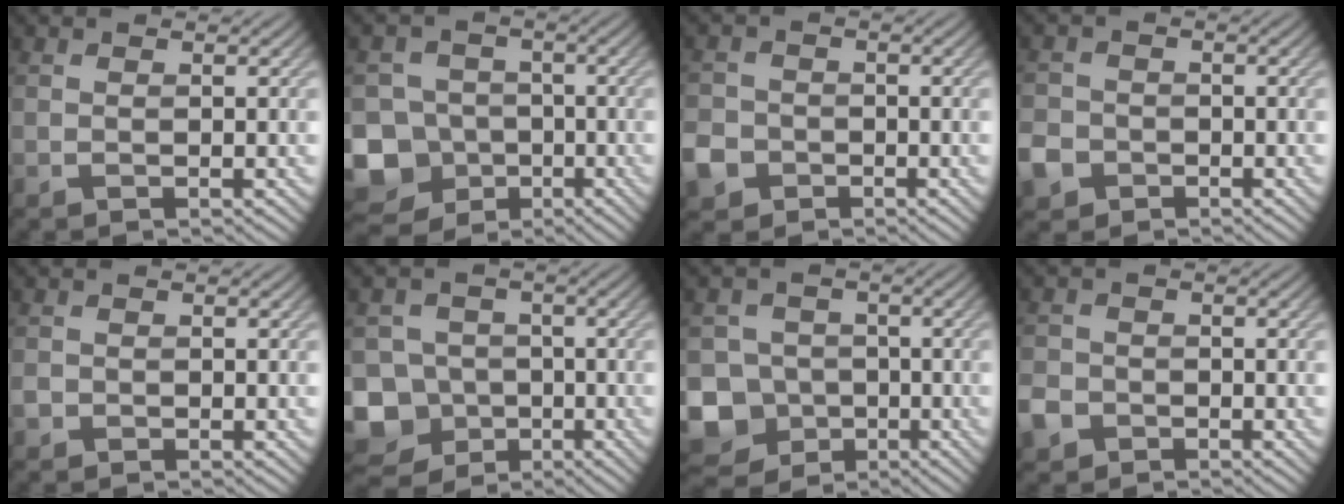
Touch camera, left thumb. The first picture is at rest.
{"total": 13.2, "force": [-5.9, 11.2, 3.7], "torque": [-0.125, -0.037, -0.120]}
{"total": 4.7, "force": [-2.3, 3.8, 1.6], "torque": [-0.047, -0.008, -0.057]}
{"total": 4.2, "force": [-2.1, 3.3, 1.3], "torque": [-0.039, -0.005, -0.052]}
{"total": 1.1, "force": [-0.5, 0.9, 0.3], "torque": [-0.005, -0.003, -0.014]}
{"total": 11.9, "force": [-5.3, 10.2, 3.2], "torque": [-0.110, -0.033, -0.108]}
{"total": 11.5, "force": [-4.9, 9.9, 3.1], "torque": [-0.103, -0.034, -0.107]}
{"total": 3.6, "force": [-2.0, 2.8, 1.1], "torque": [-0.033, -0.004, -0.049]}